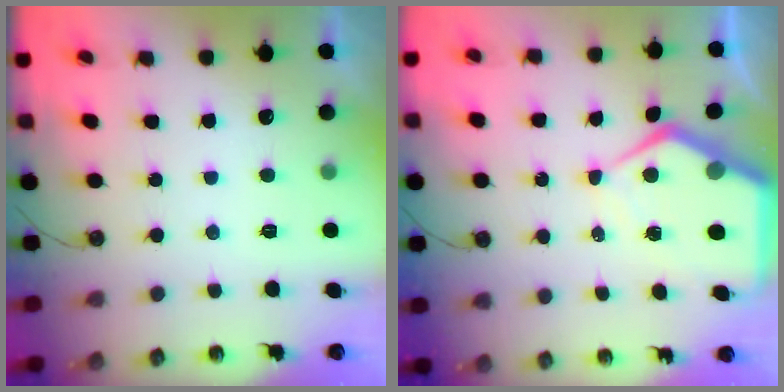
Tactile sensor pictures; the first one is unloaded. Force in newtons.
{"total": 10.8, "press": 10.8, "slide": 1.0}